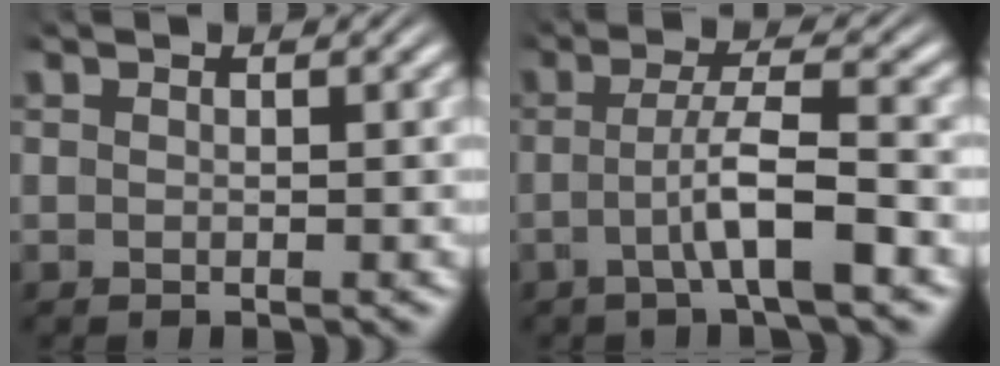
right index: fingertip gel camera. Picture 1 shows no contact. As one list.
[{"total": 3.9, "force": [-1.4, 0.4, 3.6], "torque": [-0.063, 0.002, -0.027]}]